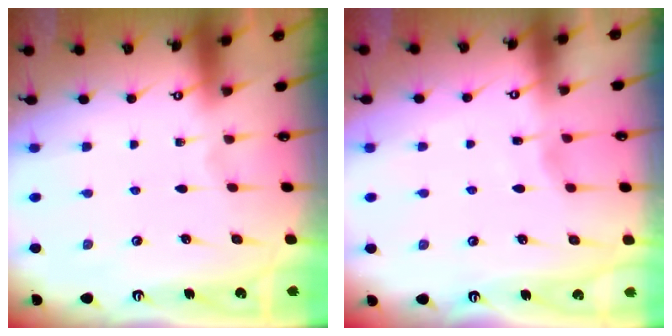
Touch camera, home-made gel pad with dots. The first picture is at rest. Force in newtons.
{"total": 2.2, "press": 2.2, "slide": 0.2}